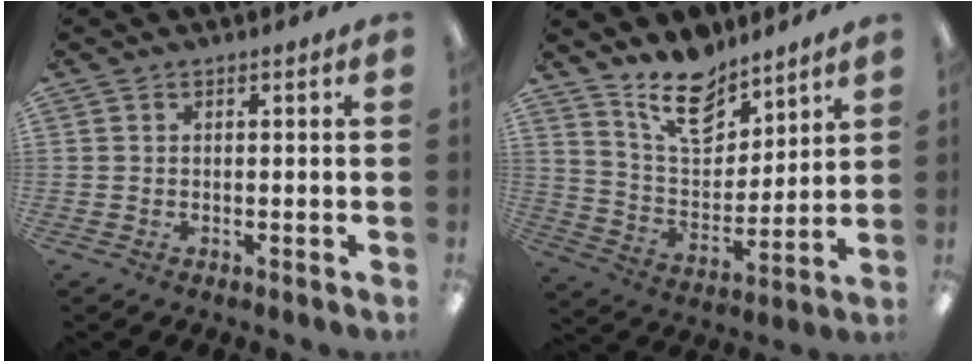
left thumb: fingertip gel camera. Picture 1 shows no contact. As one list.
[{"total": 14.6, "force": [11.4, 6.7, 6.2], "torque": [-0.103, -0.073, 0.208]}]